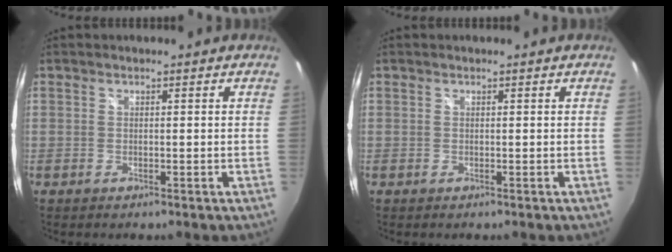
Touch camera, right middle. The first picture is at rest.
{"total": 0.0}